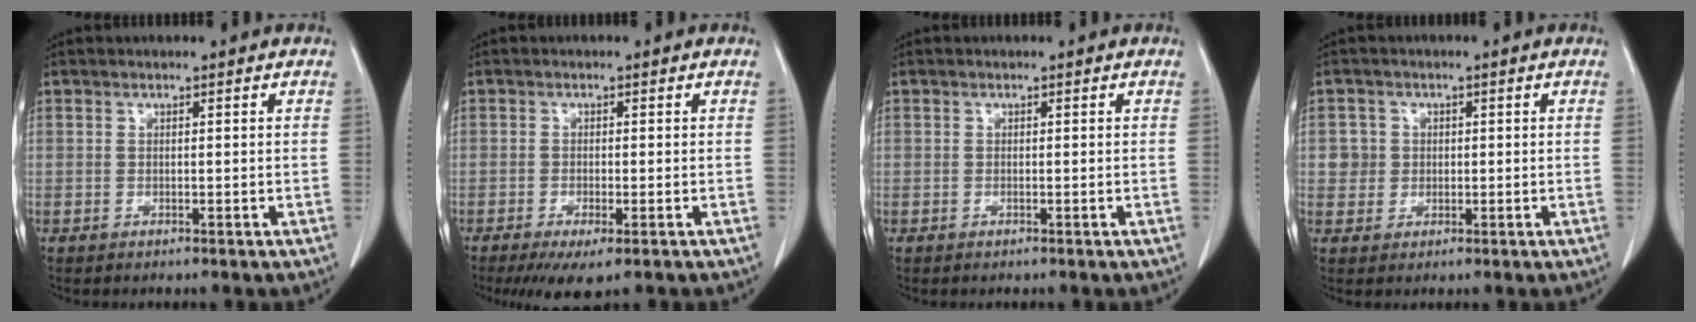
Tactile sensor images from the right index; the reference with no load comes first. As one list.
[{"total": 4.8, "force": [-2.9, 0.9, 3.7], "torque": [-0.057, -0.014, -0.044]}, {"total": 0.0}, {"total": 2.9, "force": [0.3, 2.9, 0.1], "torque": [0.009, 0.007, 0.005]}]